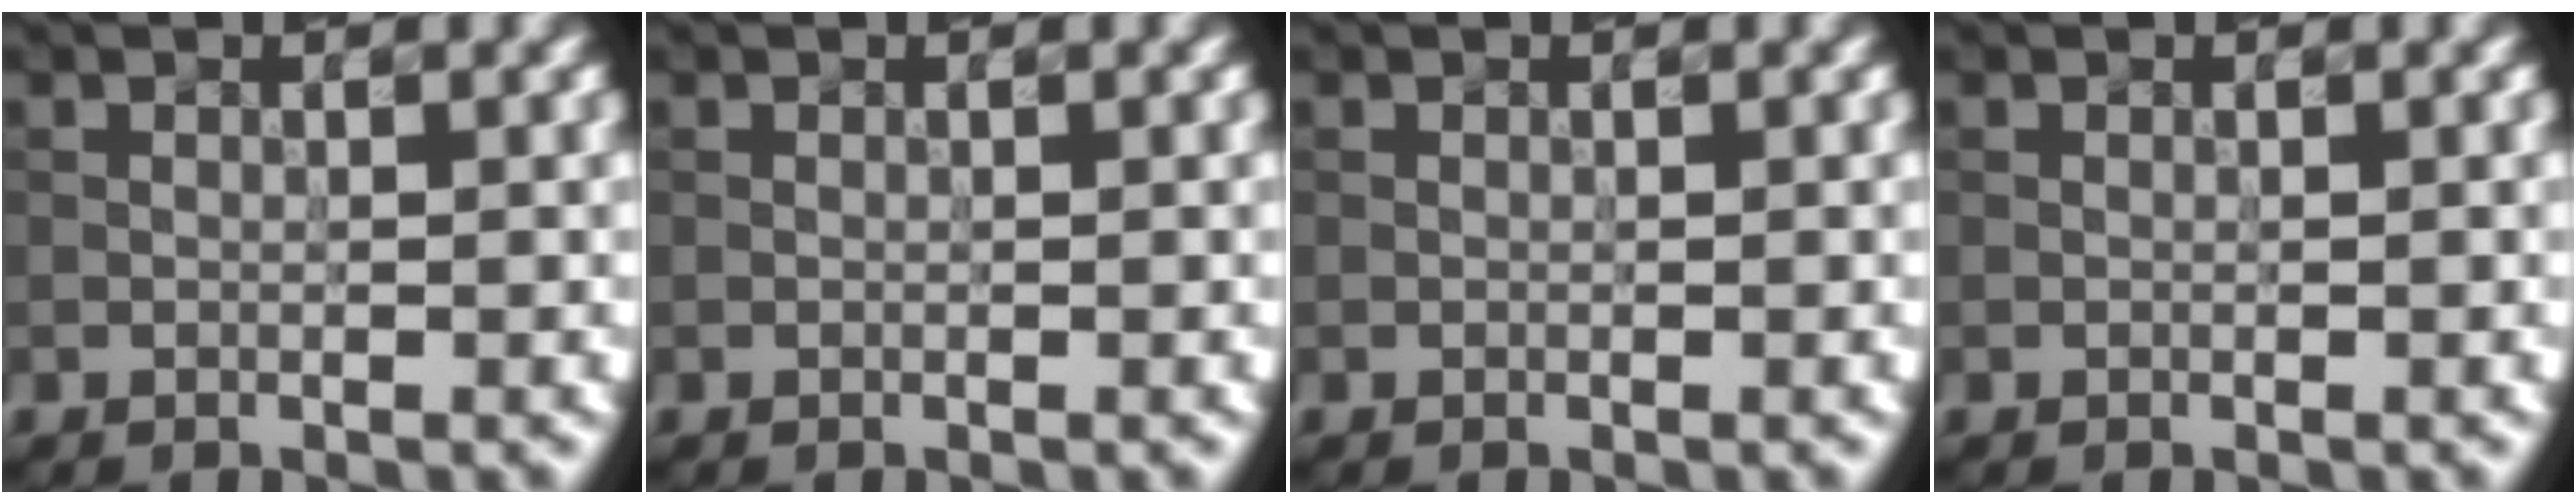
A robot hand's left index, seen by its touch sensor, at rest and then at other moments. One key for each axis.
{"total": 0.0}
{"total": 0.0}
{"total": 0.0}